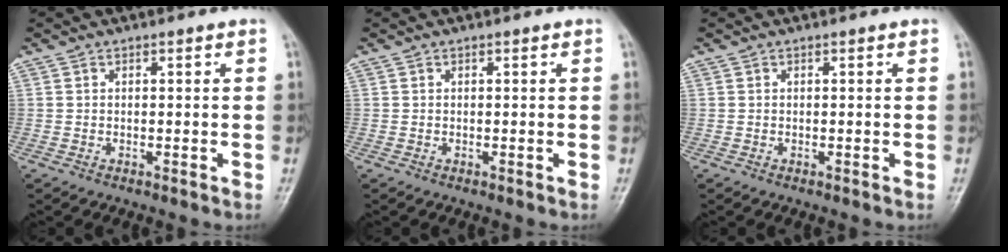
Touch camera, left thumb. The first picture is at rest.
{"total": 0.0}
{"total": 0.0}